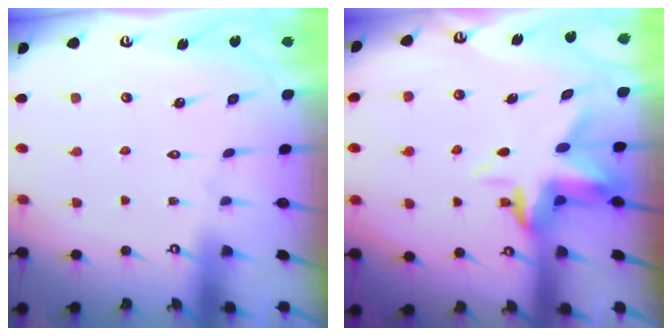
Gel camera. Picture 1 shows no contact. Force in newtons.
{"total": 4.5, "press": 4.4, "slide": 0.9}